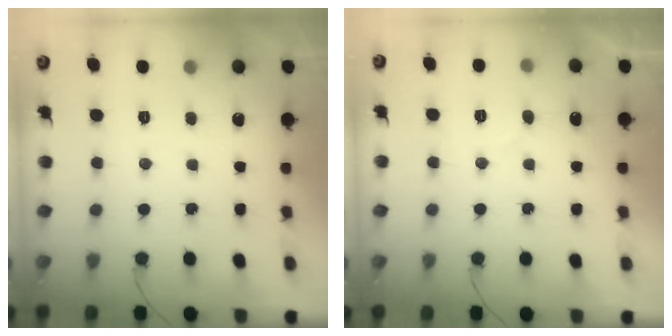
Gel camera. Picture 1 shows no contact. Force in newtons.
{"total": 5.5, "press": 5.5, "slide": 0.3}